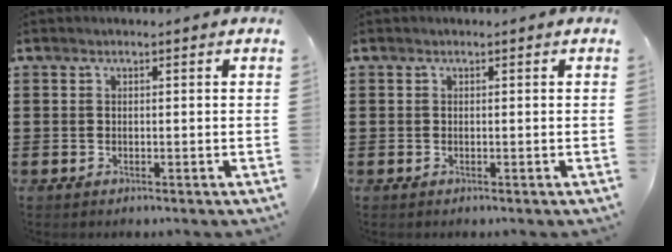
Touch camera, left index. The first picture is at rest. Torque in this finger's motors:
{"motor_torque": [0.00, 0.00, 0.00, 0.01]}